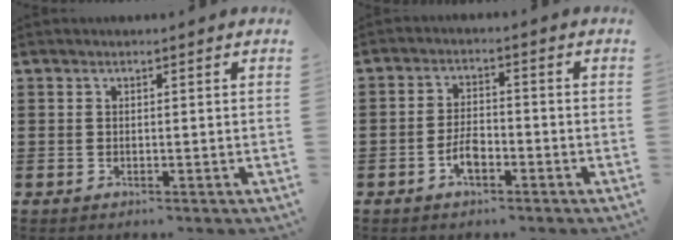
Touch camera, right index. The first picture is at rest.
{"total": 3.9, "force": [-1.9, 1.7, 2.9], "torque": [-0.065, 0.002, -0.039]}